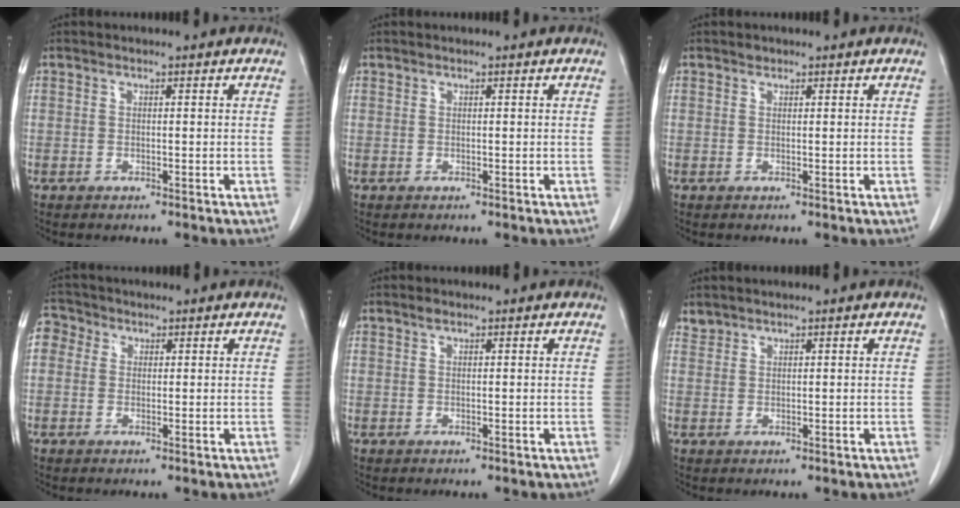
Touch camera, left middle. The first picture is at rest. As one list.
[{"total": 0.0}, {"total": 0.5, "force": [0.5, 0.2, 0.0], "torque": [-0.004, -0.002, 0.006]}, {"total": 3.7, "force": [1.2, 3.3, 1.2], "torque": [-0.025, 0.016, 0.018]}, {"total": 0.6, "force": [0.5, 0.1, 0.3], "torque": [-0.009, 0.000, 0.010]}, {"total": 1.1, "force": [1.1, 0.2, -0.2], "torque": [0.001, 0.003, 0.023]}]